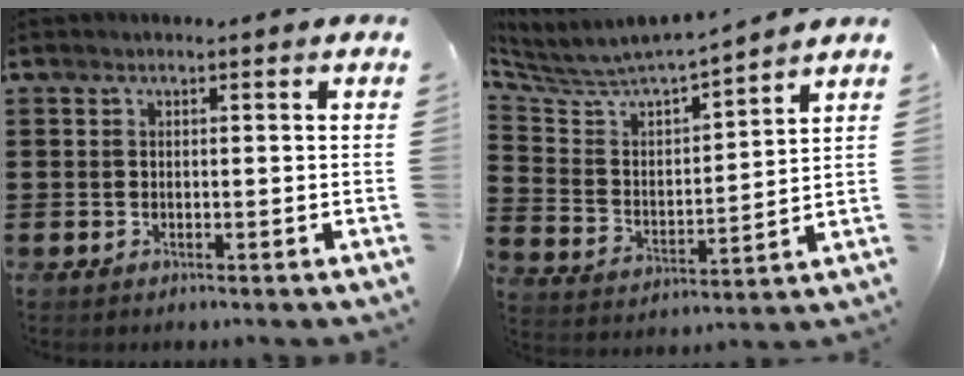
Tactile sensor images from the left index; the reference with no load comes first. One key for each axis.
{"total": 5.1, "fx": 4.9, "fy": 0.9, "fz": 1.1, "tx": -0.051, "ty": -0.043, "tz": 0.076}